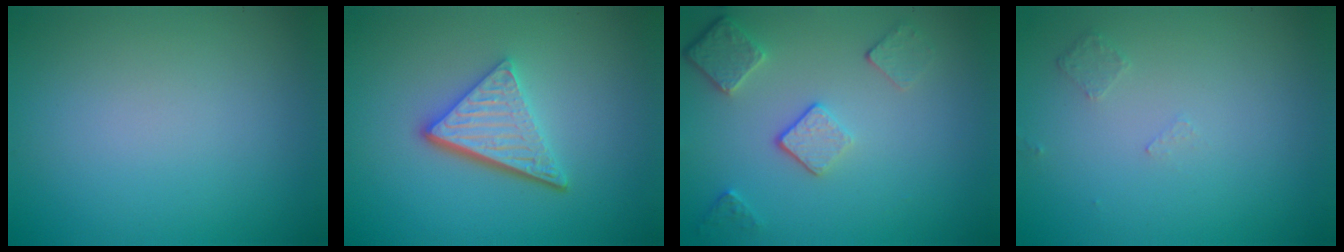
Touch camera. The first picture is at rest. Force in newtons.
{"total": 4.8, "press": 3.4, "slide": 3.3}
{"total": 3.5, "press": 2.8, "slide": 2.1}
{"total": 0.6, "press": 0.5, "slide": 0.4}